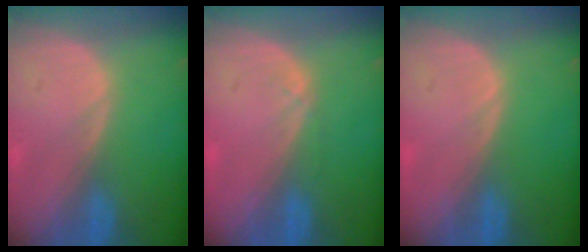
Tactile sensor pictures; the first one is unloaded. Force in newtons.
{"total": 0.9, "press": 0.8, "slide": 0.2}
{"total": 0.0}